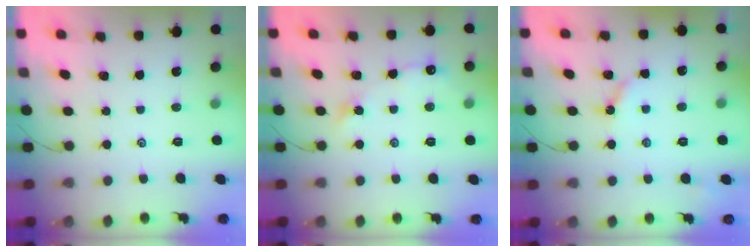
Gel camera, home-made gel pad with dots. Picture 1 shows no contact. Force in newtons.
{"total": 4.2, "press": 4.2, "slide": 0.5}
{"total": 4.1, "press": 4.1, "slide": 0.4}